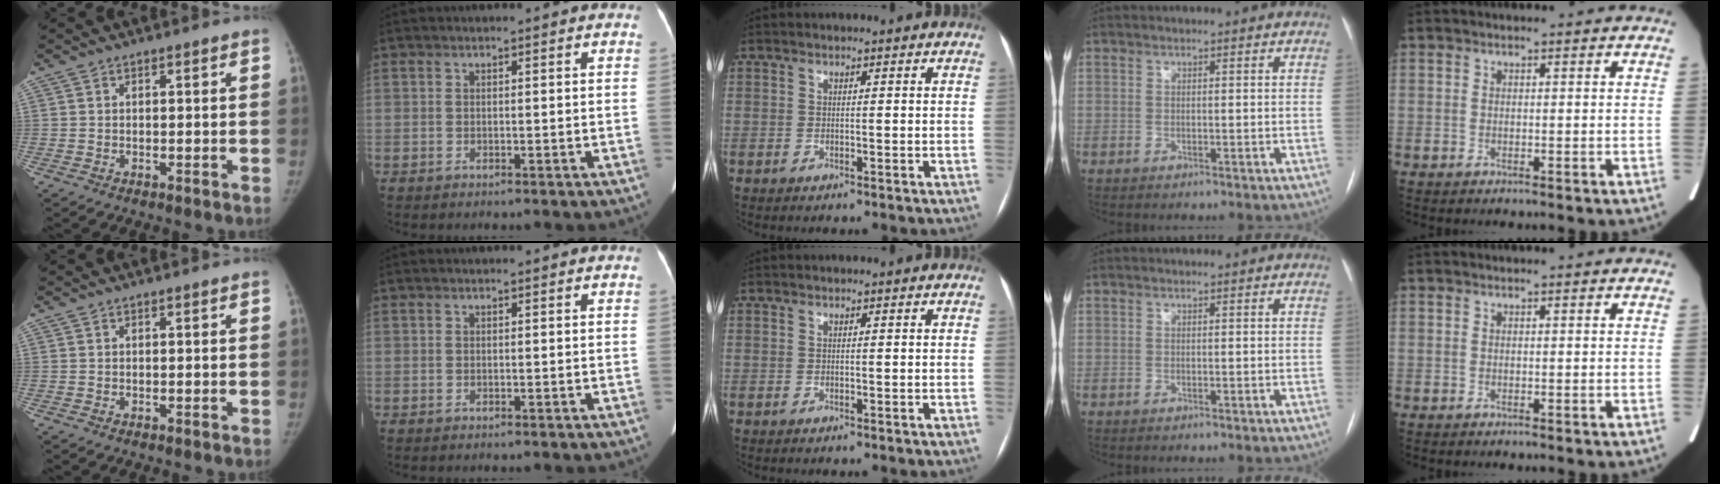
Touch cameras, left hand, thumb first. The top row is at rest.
{}